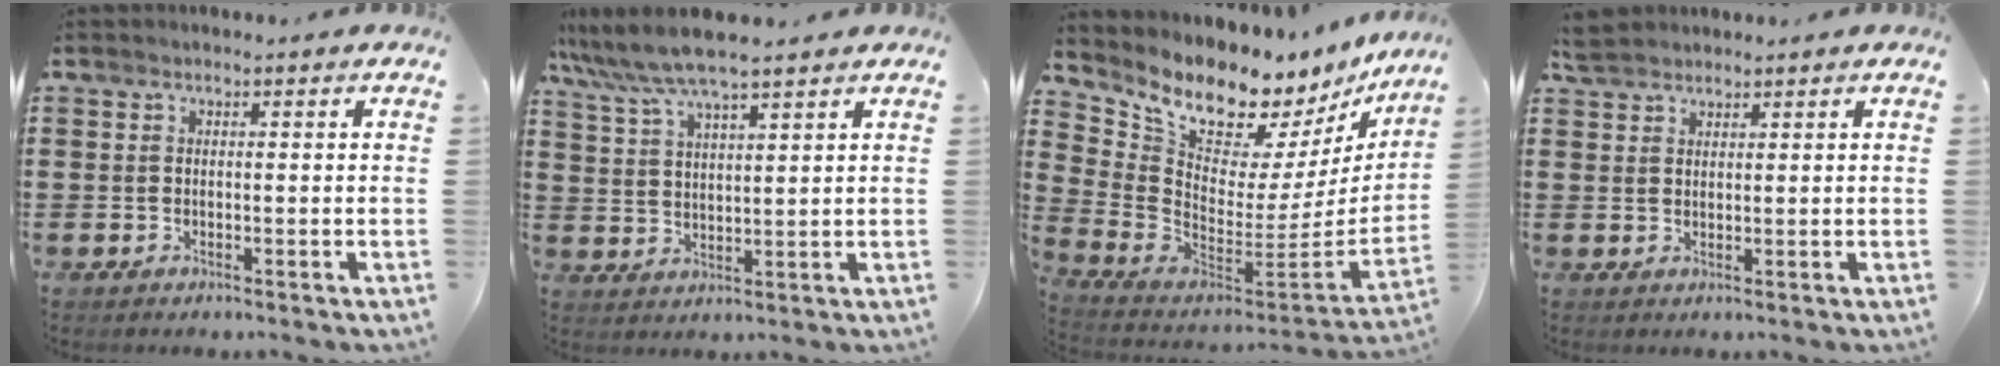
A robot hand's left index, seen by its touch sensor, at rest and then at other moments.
{"total": 6.9, "force": [5.9, 0.6, 3.5], "torque": [-0.086, -0.016, 0.106]}
{"total": 8.4, "force": [7.6, 2.8, 2.4], "torque": [-0.080, -0.082, 0.130]}
{"total": 2.6, "force": [2.4, 0.9, 0.5], "torque": [-0.016, 0.003, 0.049]}